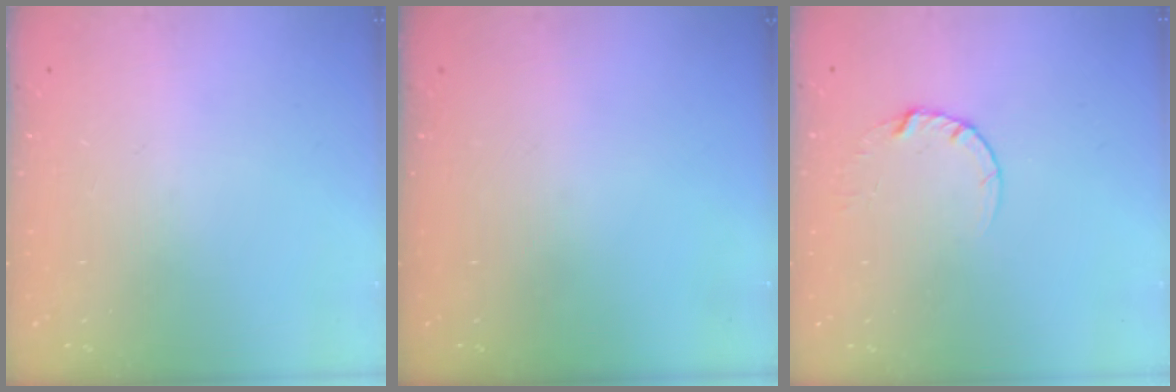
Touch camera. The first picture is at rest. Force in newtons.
{"total": 0.0}
{"total": 2.7, "press": 2.7, "slide": 0.2}